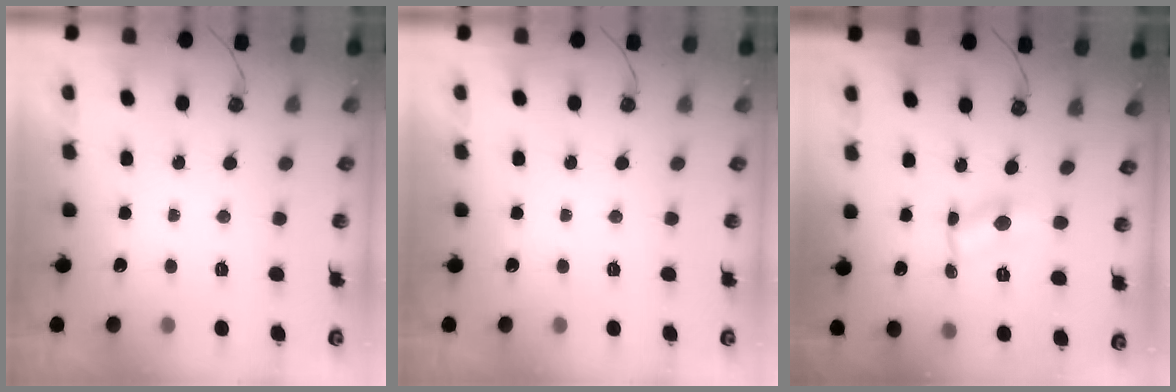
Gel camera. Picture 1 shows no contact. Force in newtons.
{"total": 0.0}
{"total": 2.0, "press": 2.0, "slide": 0.1}